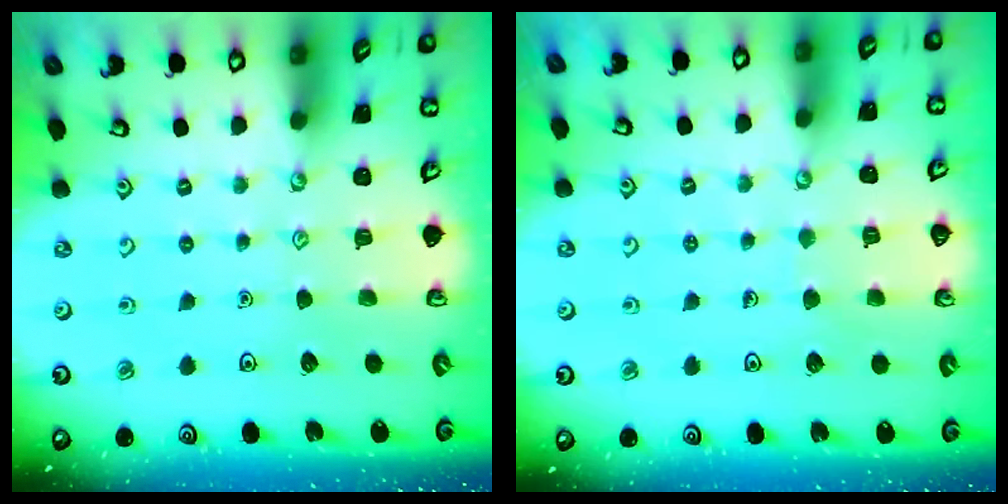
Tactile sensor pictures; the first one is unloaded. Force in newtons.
{"total": 4.3, "press": 4.2, "slide": 0.3}